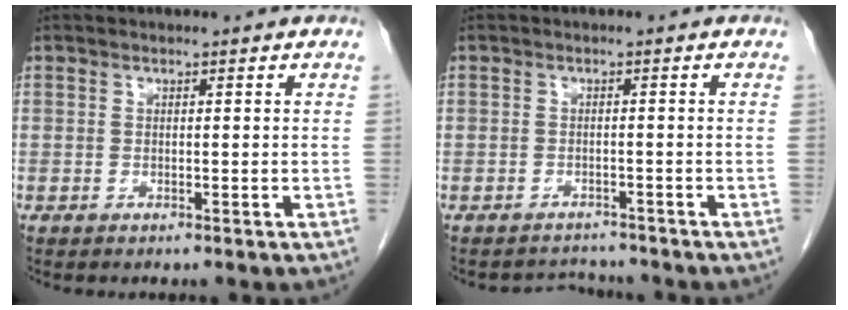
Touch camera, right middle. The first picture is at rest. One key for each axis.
{"total": 2.8, "fx": -2.6, "fy": 0.7, "fz": -0.9, "tx": 0.009, "ty": -0.001, "tz": -0.039}